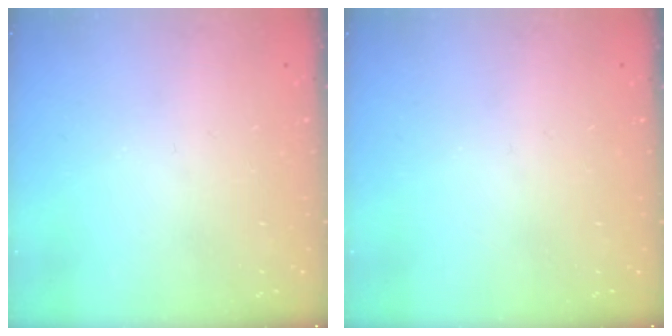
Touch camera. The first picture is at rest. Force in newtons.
{"total": 0.0}